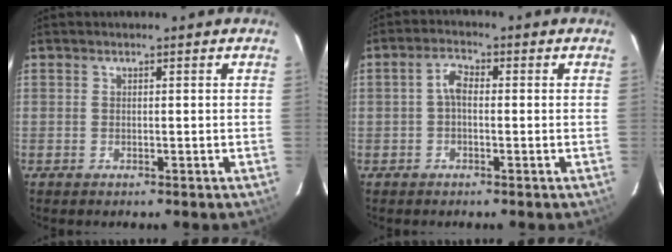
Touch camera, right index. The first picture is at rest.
{"total": 2.9, "force": [-0.3, 1.7, 2.4], "torque": [-0.047, 0.012, -0.005]}